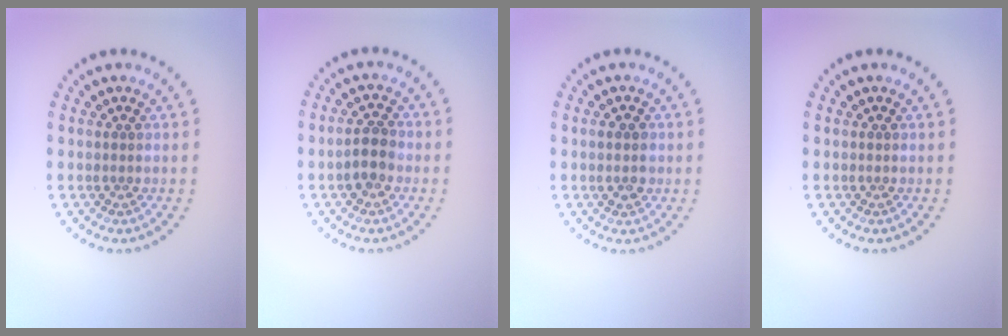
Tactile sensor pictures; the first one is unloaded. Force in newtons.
{"total": 2.5, "press": 2.4, "slide": 0.8}
{"total": 2.2, "press": 2.2, "slide": 0.1}
{"total": 0.0}